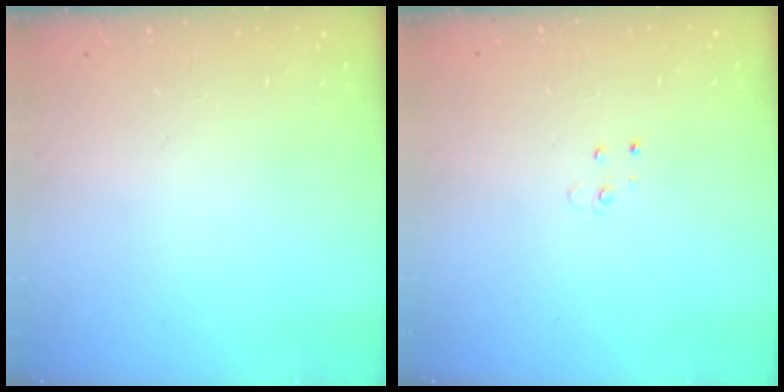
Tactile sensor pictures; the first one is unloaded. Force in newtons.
{"total": 3.0, "press": 2.9, "slide": 0.3}